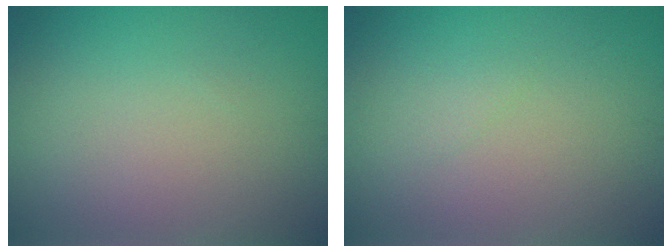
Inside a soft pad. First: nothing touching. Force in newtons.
{"total": 0.5, "press": 0.5, "slide": 0.1}